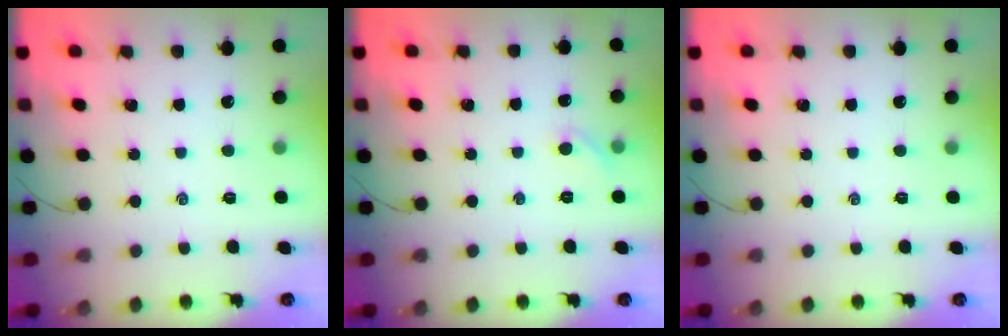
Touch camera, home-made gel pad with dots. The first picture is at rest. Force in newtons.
{"total": 4.4, "press": 4.0, "slide": 1.6}
{"total": 0.0}